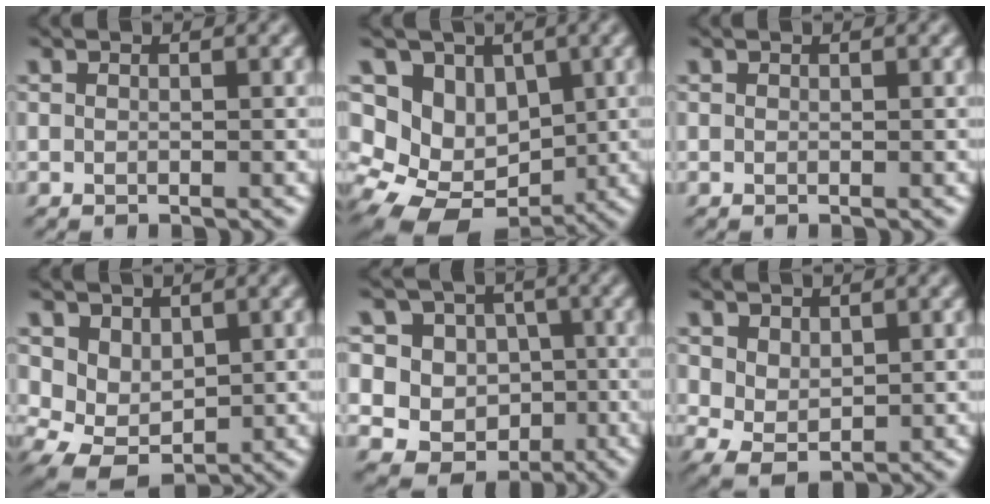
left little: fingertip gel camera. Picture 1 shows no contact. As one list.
[{"total": 9.8, "force": [-0.6, 8.3, 5.2], "torque": [-0.073, 0.012, -0.019]}, {"total": 0.0}, {"total": 3.5, "force": [0.3, 2.7, 2.1], "torque": [-0.044, -0.008, 0.011]}, {"total": 12.7, "force": [0.6, 12.0, 4.1], "torque": [-0.111, 0.036, -0.007]}, {"total": 2.7, "force": [0.4, 1.9, 1.9], "torque": [-0.045, -0.005, 0.014]}]